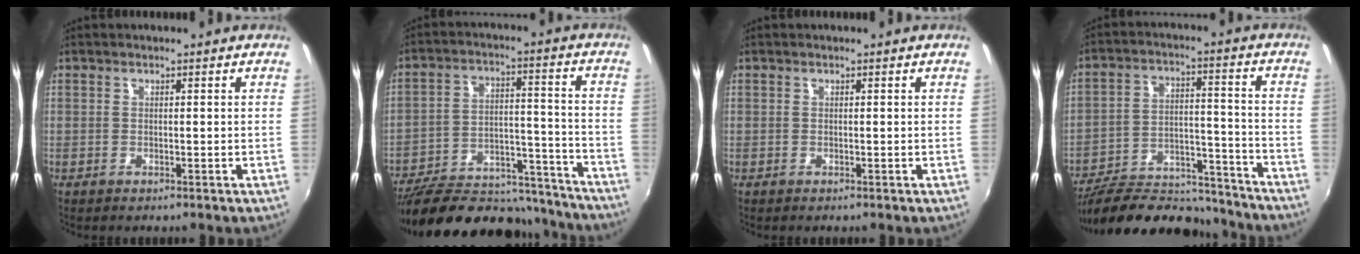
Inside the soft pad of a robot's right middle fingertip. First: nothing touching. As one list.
[{"total": 27.1, "force": [-23.1, 9.2, 10.7], "torque": [-0.192, 0.018, -0.307]}, {"total": 0.0}, {"total": 23.3, "force": [-20.3, 7.3, 8.8], "torque": [-0.158, 0.023, -0.285]}]